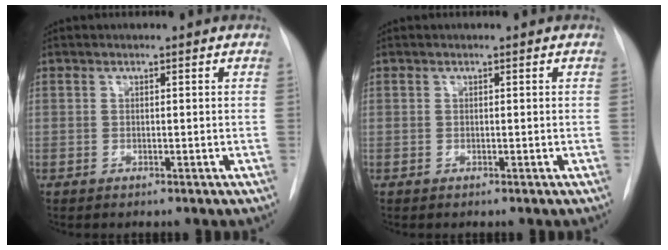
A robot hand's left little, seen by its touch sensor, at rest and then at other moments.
{"total": 0.0}